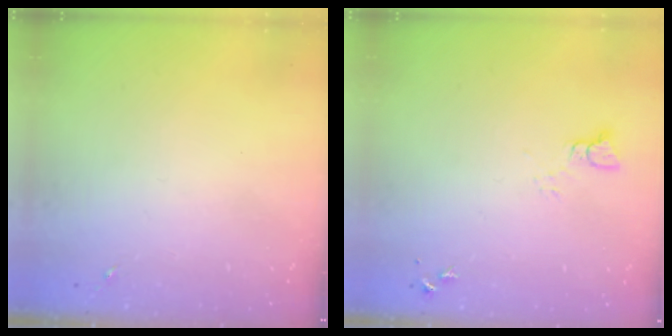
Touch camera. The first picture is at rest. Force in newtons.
{"total": 2.5, "press": 2.5, "slide": 0.1}